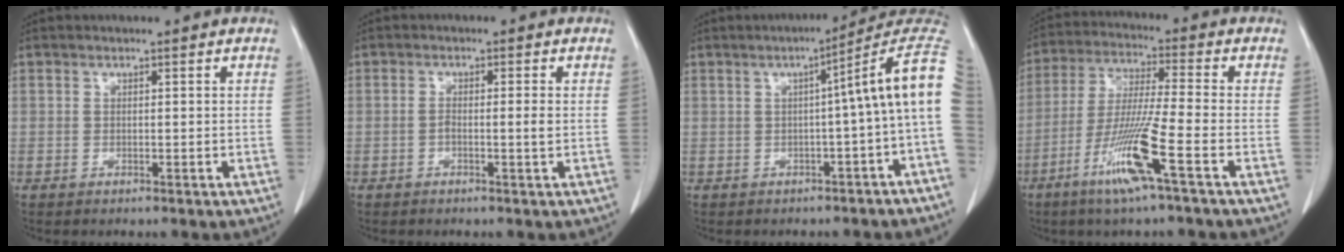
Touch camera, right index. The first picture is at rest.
{"total": 1.9, "force": [-0.4, 0.0, 1.9], "torque": [-0.036, 0.002, -0.005]}
{"total": 9.0, "force": [0.3, -1.1, 9.0], "torque": [-0.096, 0.032, -0.007]}
{"total": 11.6, "force": [-5.5, -0.9, 10.2], "torque": [-0.205, -0.020, -0.107]}